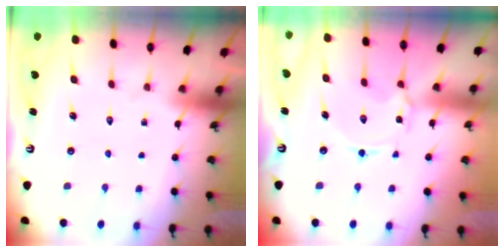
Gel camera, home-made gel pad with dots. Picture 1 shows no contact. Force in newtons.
{"total": 2.2, "press": 2.2, "slide": 0.3}